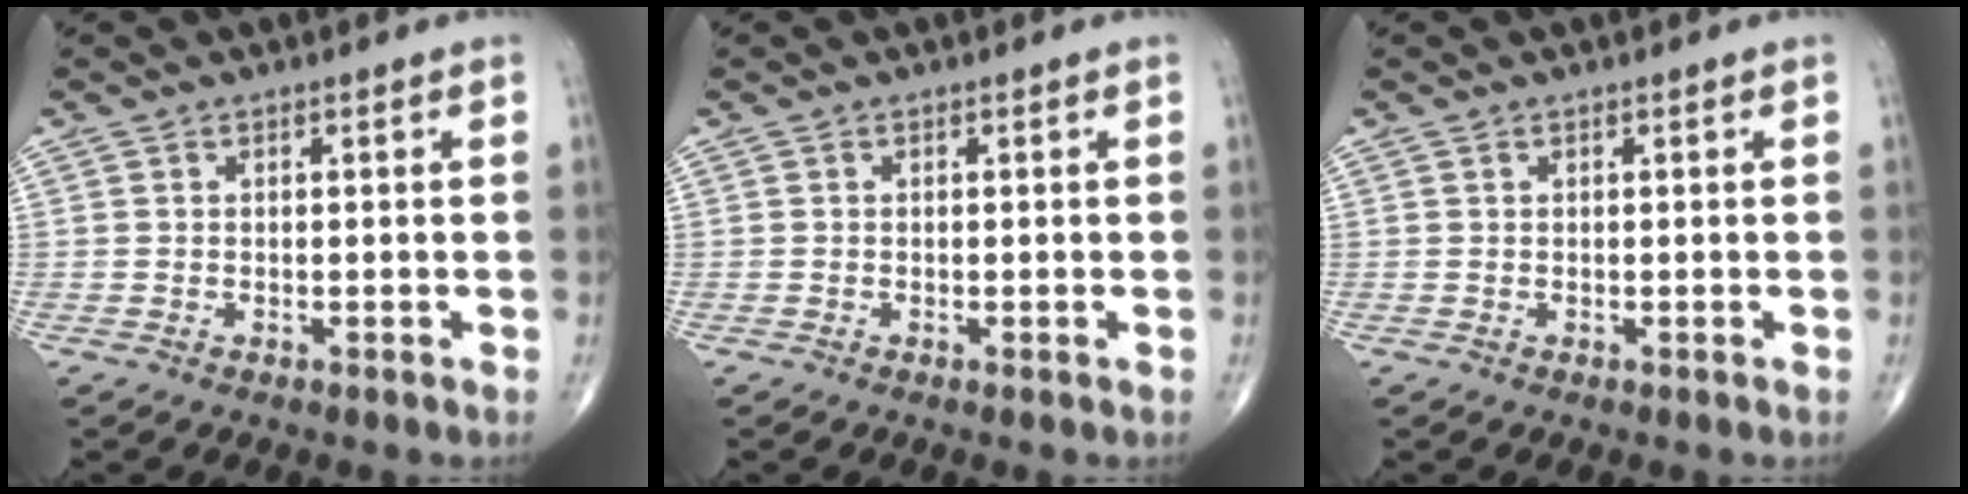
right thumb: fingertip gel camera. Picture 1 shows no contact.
{"total": 0.0}
{"total": 0.0}